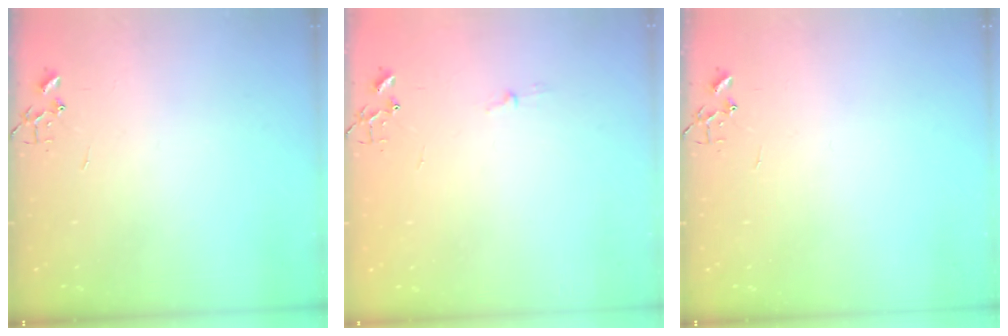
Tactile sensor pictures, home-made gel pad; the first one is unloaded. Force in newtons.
{"total": 2.9, "press": 2.9, "slide": 0.4}
{"total": 0.0}